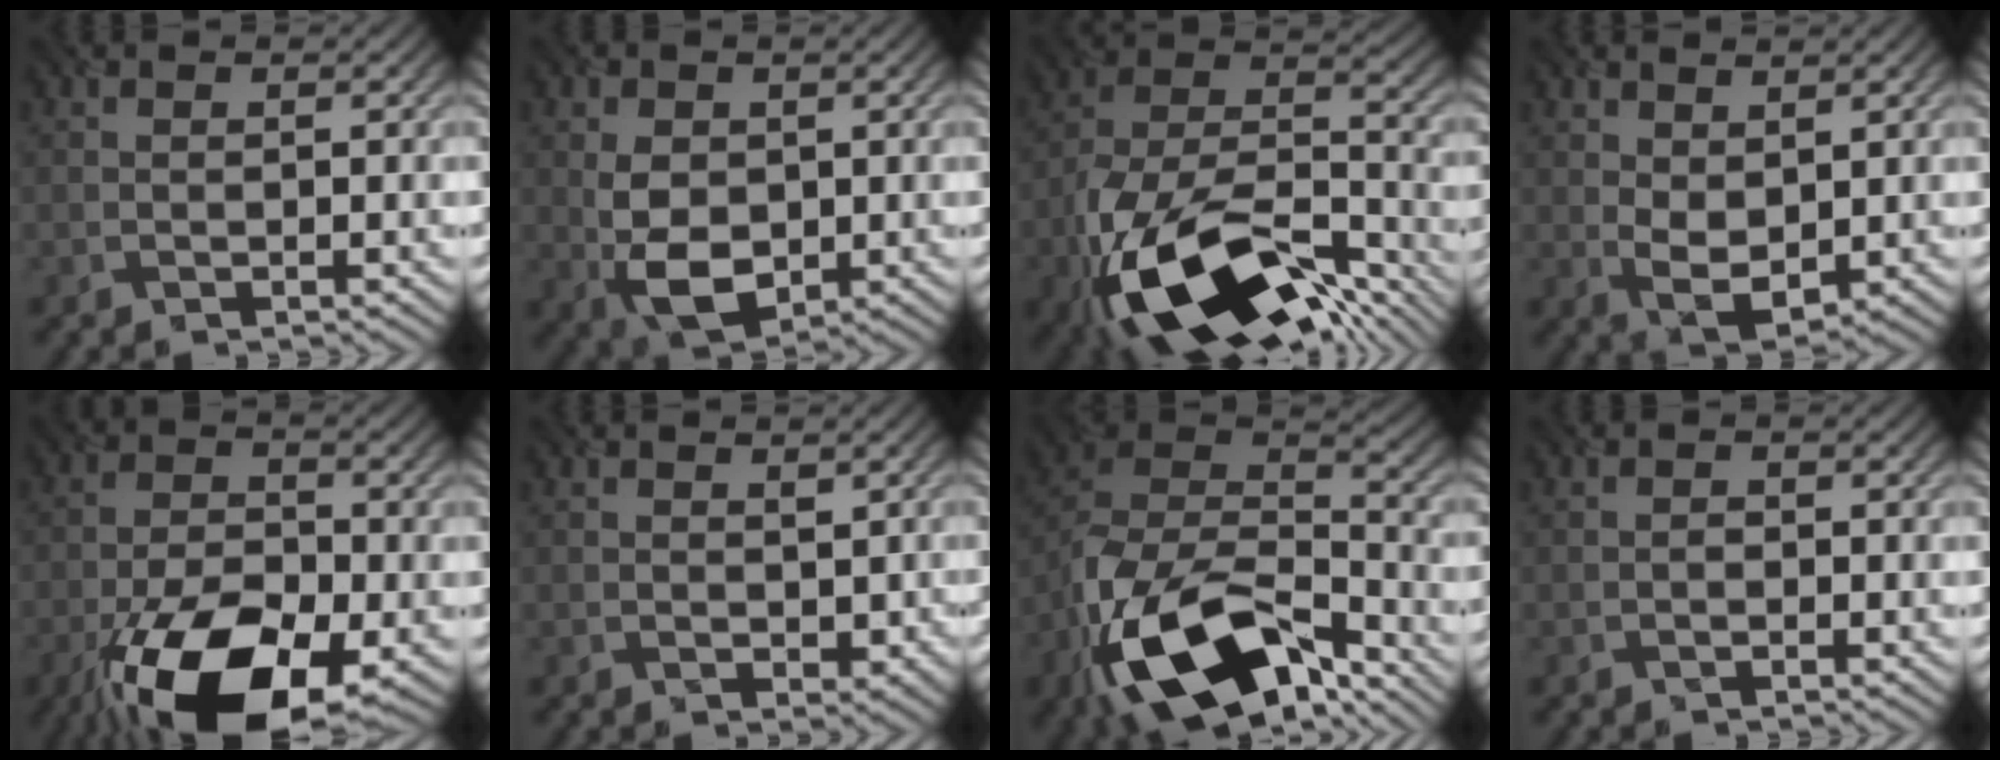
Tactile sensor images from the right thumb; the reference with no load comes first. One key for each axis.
{"total": 6.6, "fx": -0.2, "fy": 4.6, "fz": 4.8, "tx": -0.104, "ty": -0.008, "tz": -0.003}
{"total": 20.4, "fx": -11.7, "fy": 9.5, "fz": 13.8, "tx": -0.286, "ty": -0.045, "tz": -0.190}
{"total": 4.6, "fx": 1.3, "fy": 2.7, "fz": 3.4, "tx": -0.079, "ty": -0.007, "tz": 0.031}
{"total": 16.4, "fx": -8.5, "fy": 7.9, "fz": 11.6, "tx": -0.222, "ty": -0.030, "tz": -0.152}
{"total": 1.4, "fx": 0.4, "fy": 1.0, "fz": 0.9, "tx": -0.016, "ty": -0.005, "tz": 0.013}
{"total": 20.2, "fx": -11.9, "fy": 9.9, "fz": 13.0, "tx": -0.297, "ty": -0.049, "tz": -0.194}
{"total": 0.6, "fx": -0.3, "fy": 0.4, "fz": 0.2, "tx": -0.002, "ty": 0.000, "tz": -0.006}